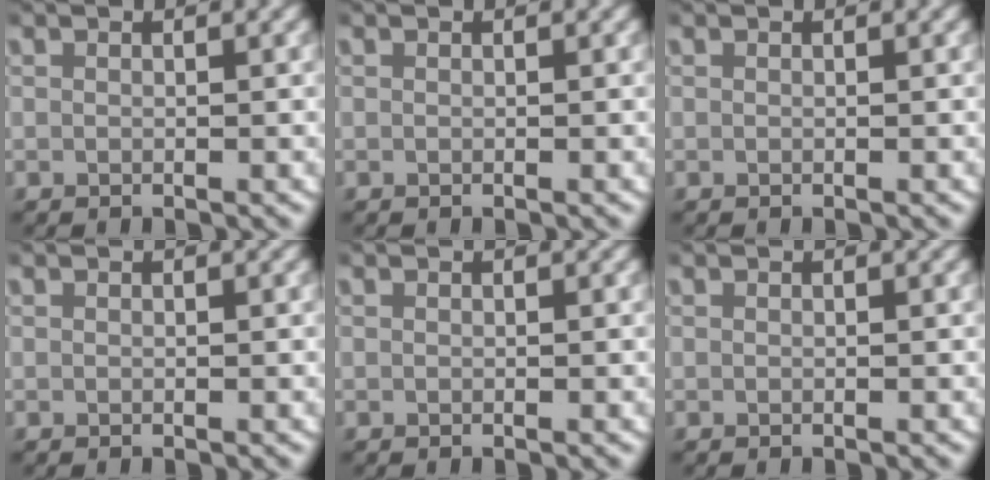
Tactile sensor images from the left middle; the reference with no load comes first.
{"total": 0.0}
{"total": 0.0}
{"total": 0.0}
{"total": 0.0}
{"total": 0.0}